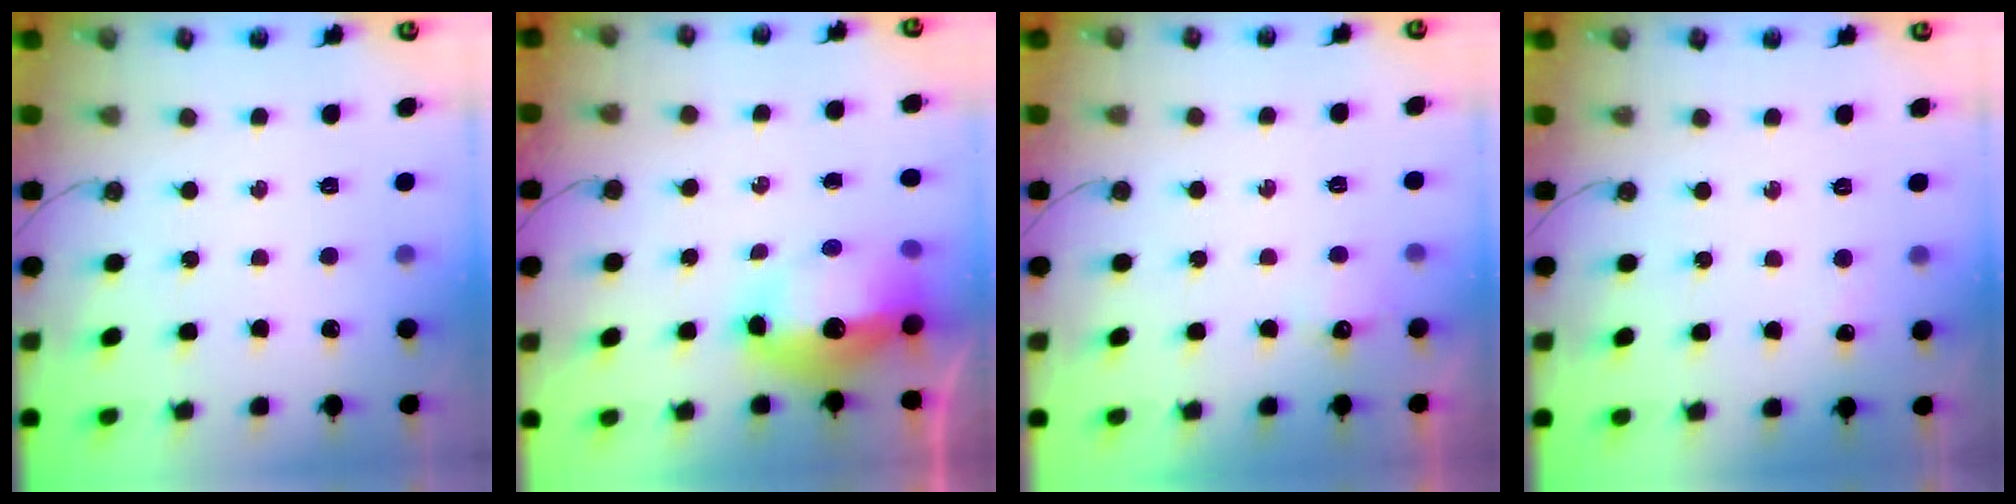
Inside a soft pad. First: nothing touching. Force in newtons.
{"total": 19.9, "press": 15.4, "slide": 12.5}
{"total": 4.3, "press": 4.3, "slide": 0.7}
{"total": 3.2, "press": 3.2, "slide": 0.4}